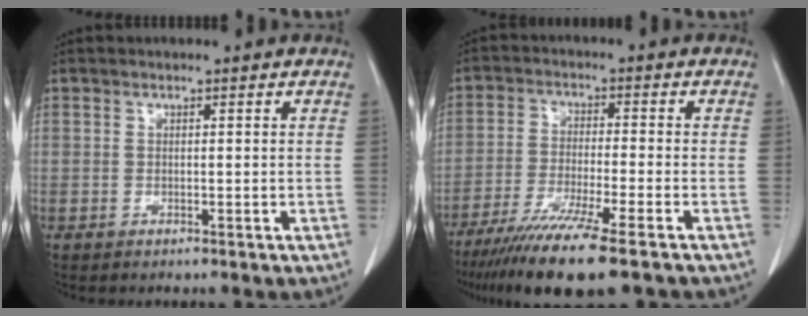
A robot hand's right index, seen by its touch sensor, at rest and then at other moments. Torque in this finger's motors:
{"motor_torque": [1.08, -1.06, 0.73, 0.21]}